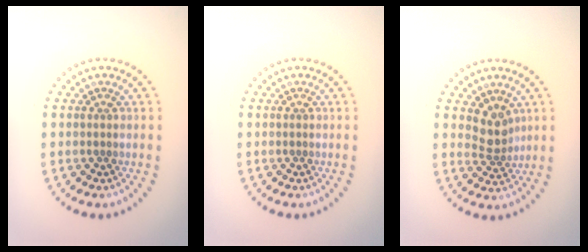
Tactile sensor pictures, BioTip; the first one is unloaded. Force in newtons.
{"total": 0.0}
{"total": 2.5, "press": 2.0, "slide": 1.6}